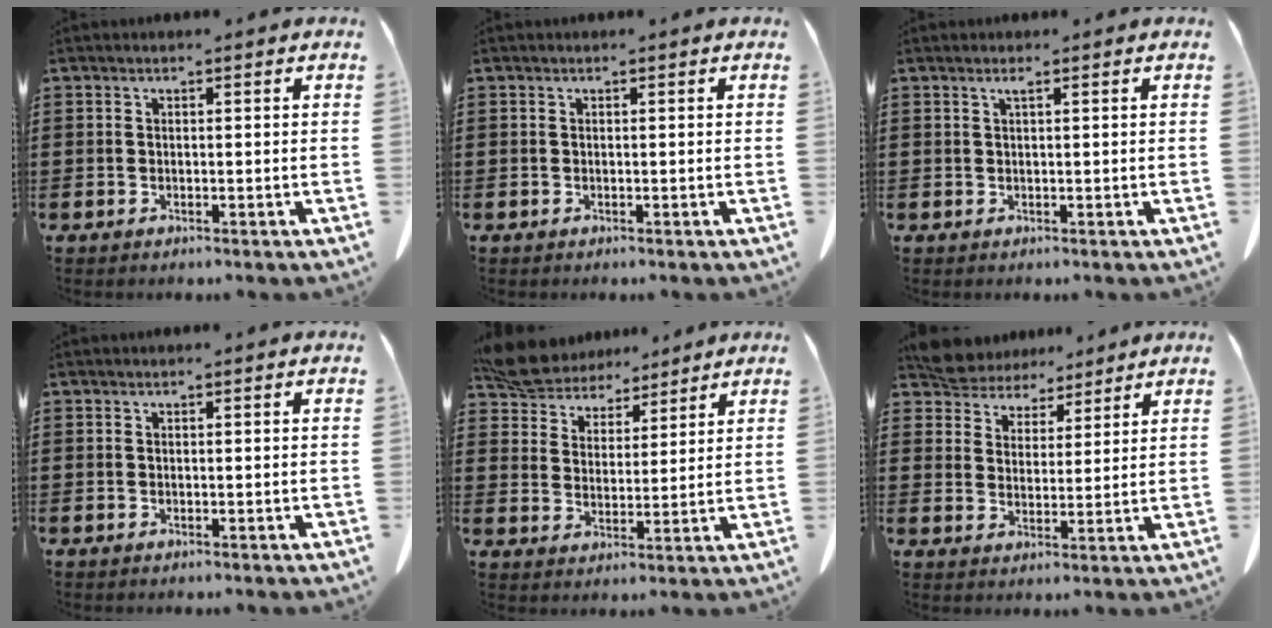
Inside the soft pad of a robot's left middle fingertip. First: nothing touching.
{"total": 0.0}
{"total": 0.8, "force": [0.4, -0.1, 0.7], "torque": [-0.014, -0.002, 0.009]}
{"total": 0.0}
{"total": 7.5, "force": [7.0, 2.6, 1.1], "torque": [-0.058, -0.028, 0.132]}
{"total": 5.9, "force": [5.6, 1.9, 0.0], "torque": [-0.031, -0.025, 0.107]}